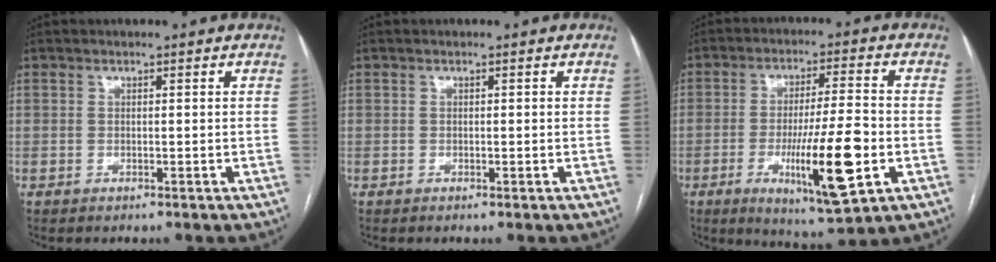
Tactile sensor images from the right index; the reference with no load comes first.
{"total": 0.0}
{"total": 14.4, "force": [-4.3, 1.5, 13.7], "torque": [-0.233, -0.020, -0.065]}